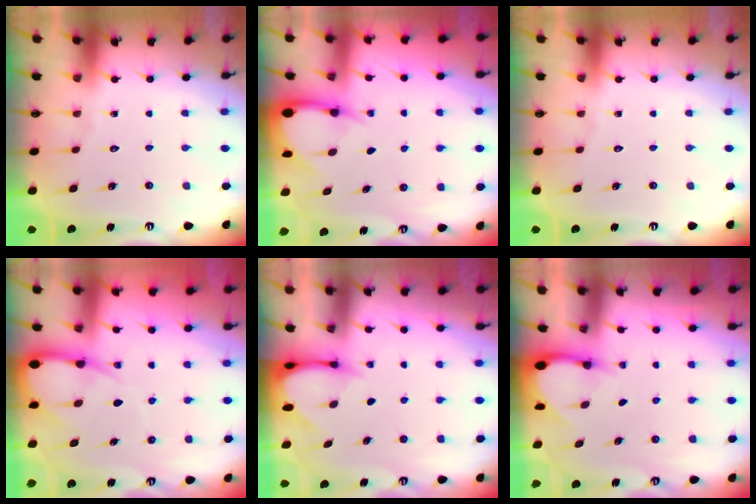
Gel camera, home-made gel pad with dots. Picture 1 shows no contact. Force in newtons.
{"total": 3.7, "press": 3.7, "slide": 0.5}
{"total": 0.0}
{"total": 8.9, "press": 8.8, "slide": 0.9}
{"total": 3.3, "press": 3.3, "slide": 0.3}
{"total": 3.6, "press": 3.6, "slide": 0.2}